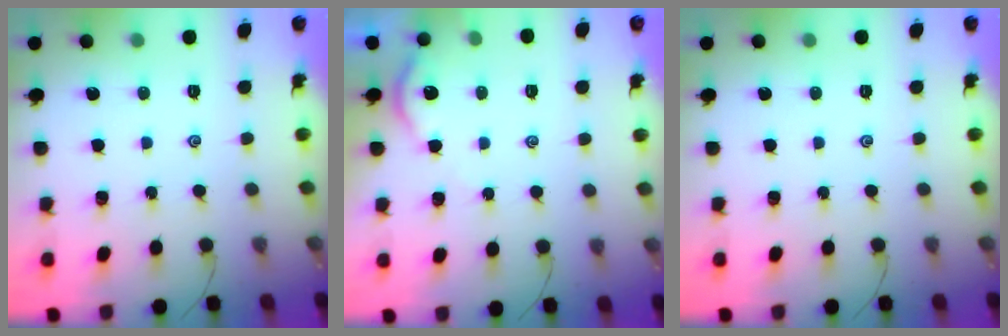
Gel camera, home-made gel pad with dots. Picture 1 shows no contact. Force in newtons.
{"total": 2.9, "press": 2.9, "slide": 0.3}
{"total": 0.0}